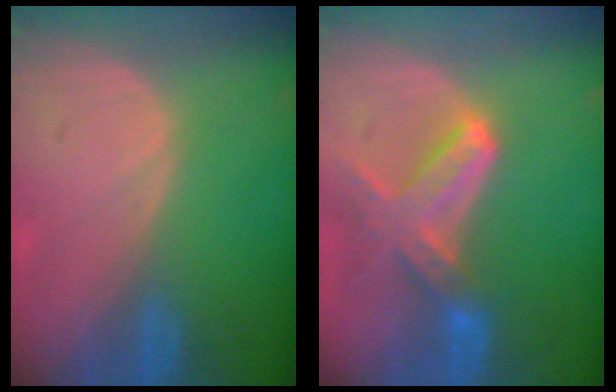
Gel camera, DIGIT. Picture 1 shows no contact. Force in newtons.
{"total": 7.7, "press": 6.8, "slide": 3.5}